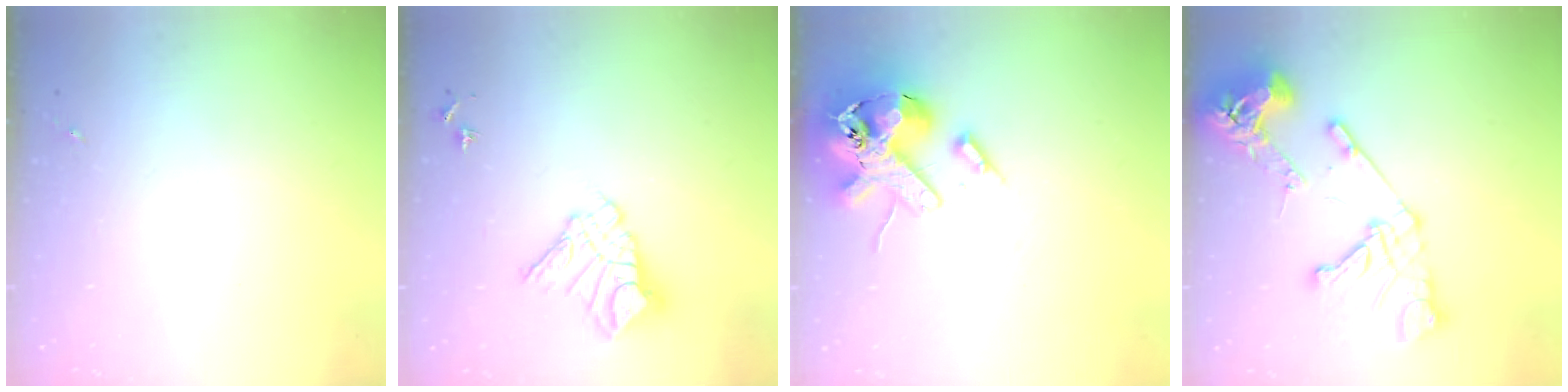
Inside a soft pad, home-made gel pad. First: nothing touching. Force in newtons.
{"total": 11.7, "press": 11.7, "slide": 1.2}
{"total": 16.9, "press": 16.7, "slide": 2.8}
{"total": 17.0, "press": 16.9, "slide": 1.9}